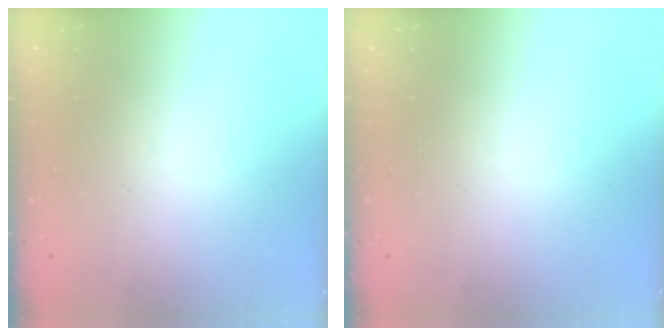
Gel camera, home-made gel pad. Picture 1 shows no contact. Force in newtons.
{"total": 0.0}